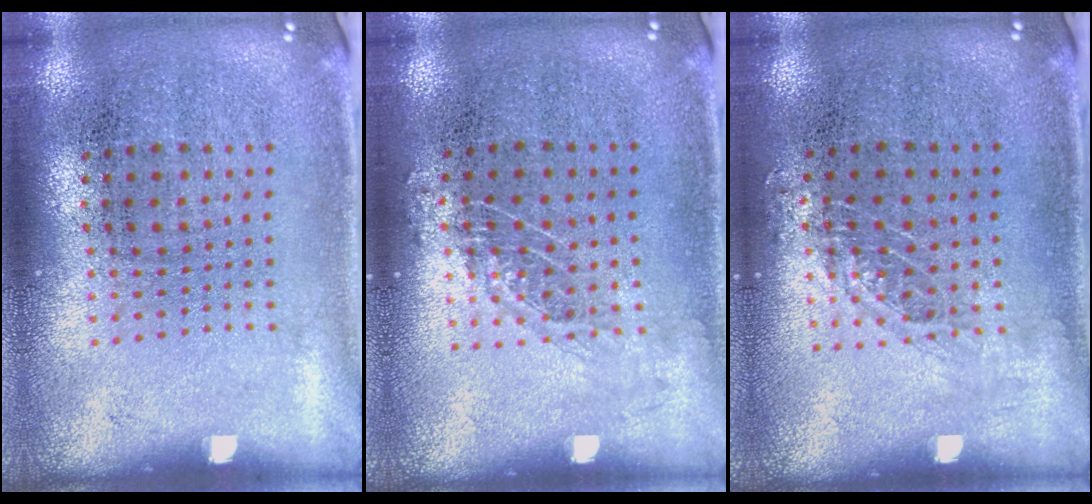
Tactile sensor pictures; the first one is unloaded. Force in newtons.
{"total": 0.8, "press": 0.8, "slide": 0.2}
{"total": 0.9, "press": 0.8, "slide": 0.2}